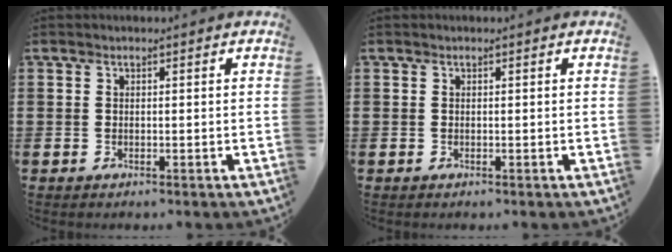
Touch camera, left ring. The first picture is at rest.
{"total": 0.0}